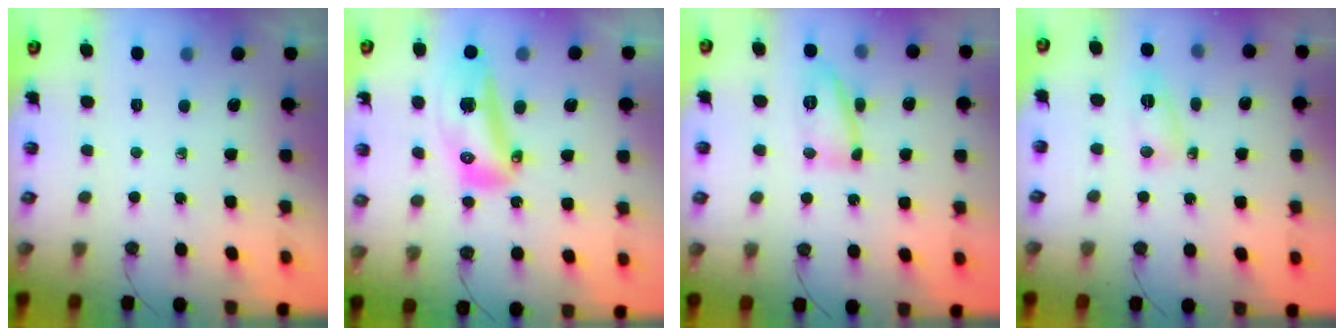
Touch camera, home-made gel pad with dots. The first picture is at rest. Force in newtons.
{"total": 14.6, "press": 14.5, "slide": 1.7}
{"total": 11.3, "press": 11.2, "slide": 0.7}
{"total": 4.8, "press": 4.8, "slide": 0.3}